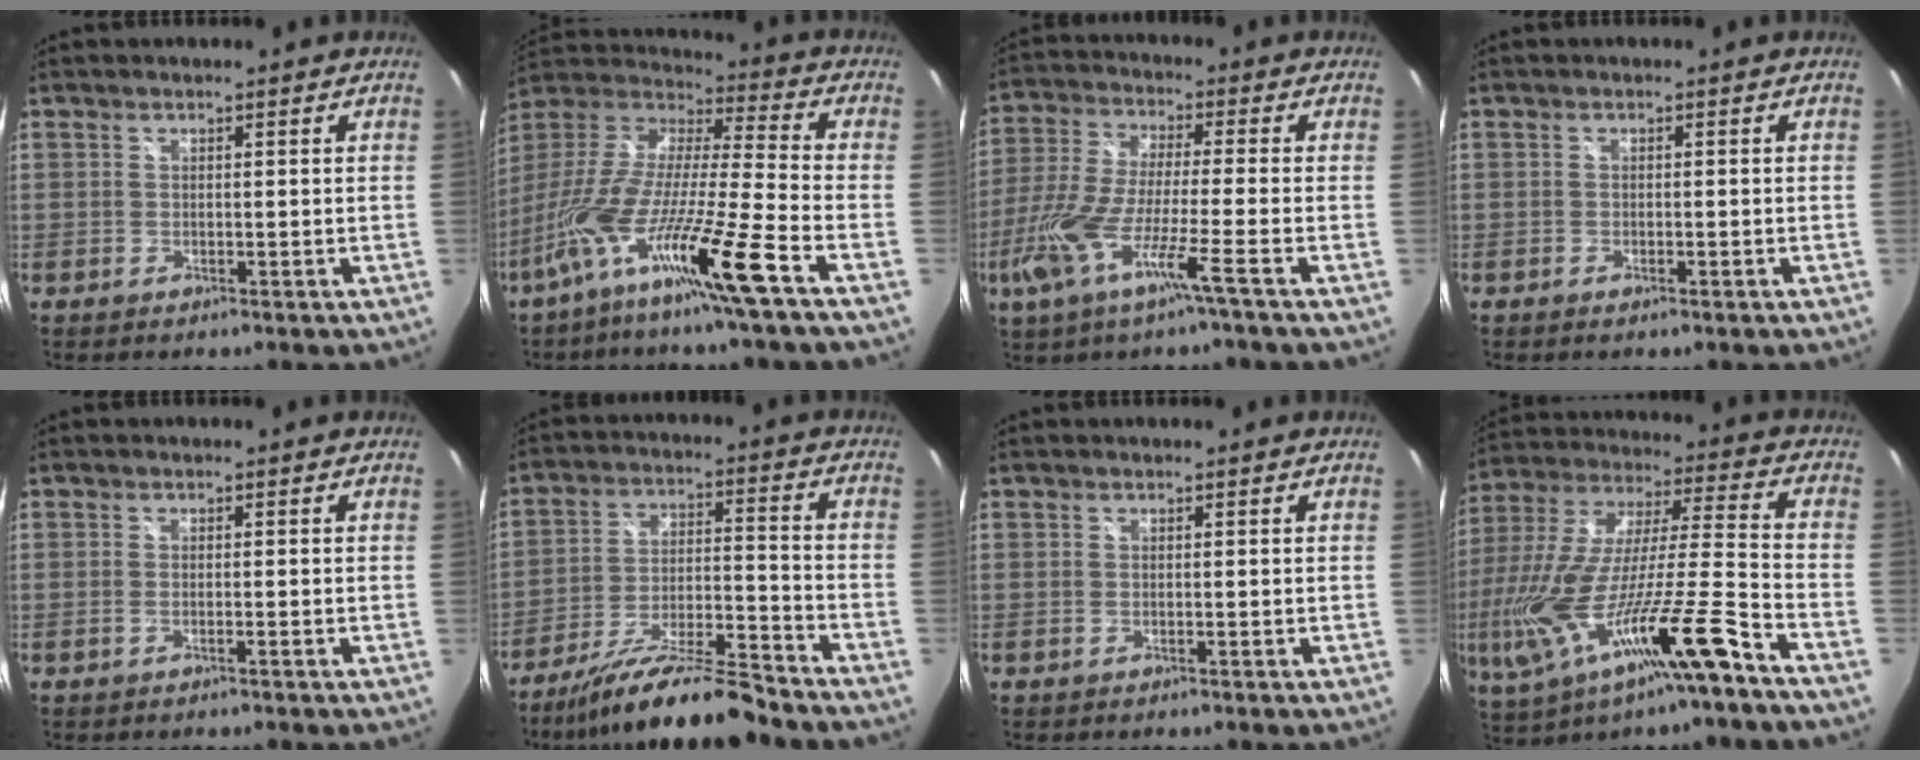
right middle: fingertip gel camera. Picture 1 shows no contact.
{"total": 21.3, "force": [-12.0, -0.3, 17.5], "torque": [-0.315, -0.055, -0.218]}
{"total": 12.8, "force": [-6.2, 0.6, 11.2], "torque": [-0.240, -0.021, -0.123]}
{"total": 1.2, "force": [-0.8, 0.4, 0.8], "torque": [-0.013, -0.003, -0.014]}
{"total": 0.9, "force": [-0.7, 0.1, 0.6], "torque": [-0.012, 0.001, -0.013]}
{"total": 15.7, "force": [-13.9, 0.5, 7.4], "torque": [-0.149, -0.024, -0.234]}
{"total": 0.0}
{"total": 26.4, "force": [-13.9, 2.0, 22.4], "torque": [-0.402, -0.080, -0.238]}